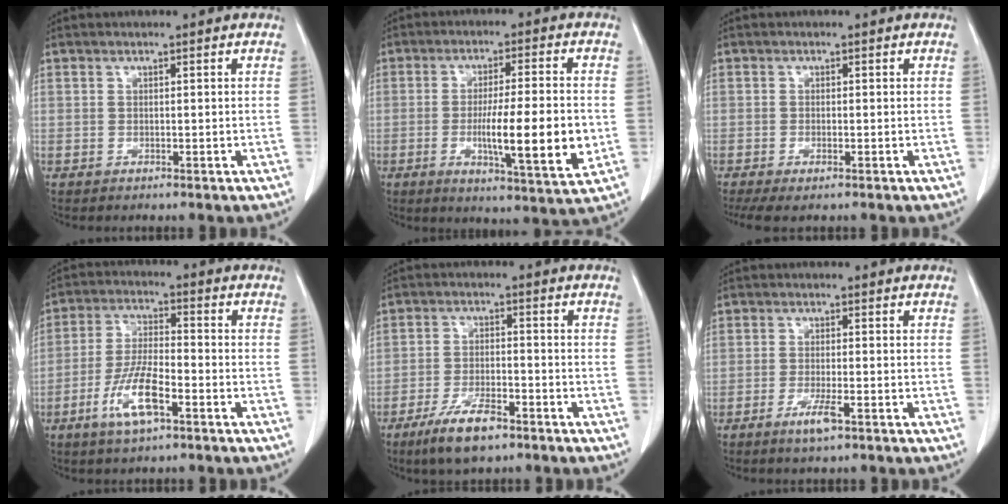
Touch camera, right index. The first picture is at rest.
{"total": 12.5, "force": [-2.2, 0.8, 12.3], "torque": [-0.199, -0.016, -0.036]}
{"total": 3.8, "force": [-2.2, 1.1, 2.9], "torque": [-0.048, -0.012, -0.033]}
{"total": 8.9, "force": [-4.1, 2.1, 7.5], "torque": [-0.152, -0.005, -0.076]}
{"total": 7.8, "force": [-5.3, 2.3, 5.3], "torque": [-0.105, -0.009, -0.091]}
{"total": 3.5, "force": [-2.0, 0.2, 2.9], "torque": [-0.058, -0.006, -0.037]}